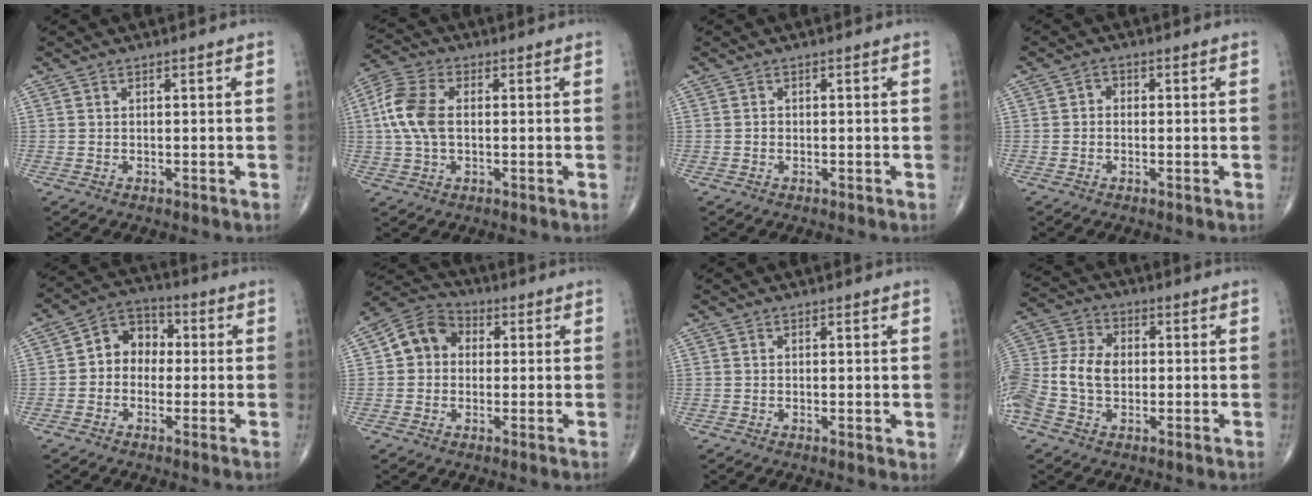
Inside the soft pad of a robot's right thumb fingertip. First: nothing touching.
{"total": 9.4, "force": [0.6, 5.6, 7.5], "torque": [-0.173, 0.017, 0.008]}
{"total": 0.5, "force": [-0.2, 0.4, 0.2], "torque": [0.000, 0.002, -0.004]}
{"total": 1.7, "force": [-0.1, 1.4, 0.9], "torque": [0.003, 0.007, -0.010]}
{"total": 7.9, "force": [-0.1, 6.5, 4.5], "torque": [-0.037, 0.031, -0.019]}
{"total": 8.3, "force": [0.8, 7.1, 4.2], "torque": [-0.055, 0.022, -0.001]}
{"total": 1.3, "force": [0.2, 0.5, 1.2], "torque": [-0.021, -0.007, 0.000]}
{"total": 12.8, "force": [-1.4, 9.0, 9.0], "torque": [-0.209, 0.024, -0.031]}